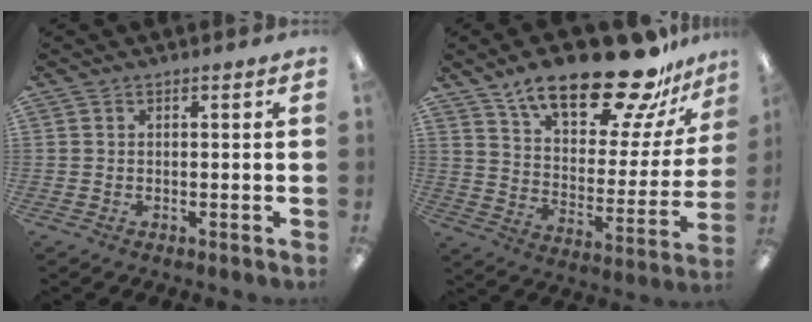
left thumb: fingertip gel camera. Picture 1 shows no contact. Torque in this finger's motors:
{"motor_torque": [0.30, 0.30, 1.42, -1.35, 0.13]}